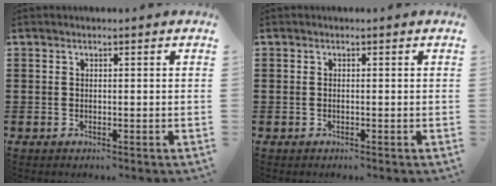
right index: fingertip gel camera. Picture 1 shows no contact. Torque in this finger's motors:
{"motor_torque": [0.17, 0.31, 0.03, 0.02]}